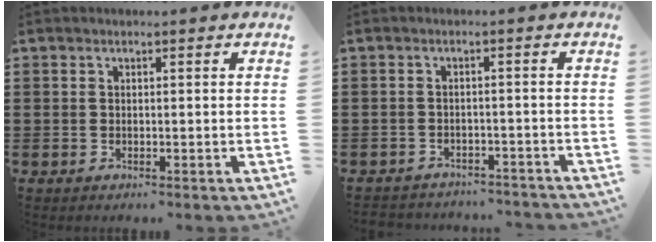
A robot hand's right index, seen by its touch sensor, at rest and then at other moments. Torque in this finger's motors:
{"motor_torque": [-2.00, 0.14, -1.05, -0.21]}